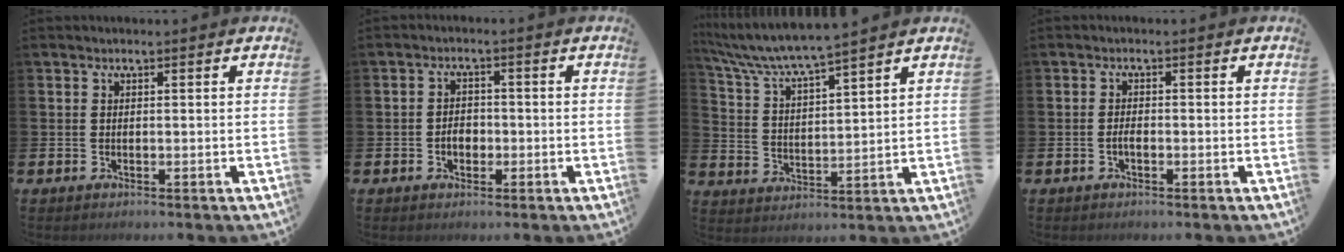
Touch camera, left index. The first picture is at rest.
{"total": 2.5, "force": [-0.8, 1.9, 1.5], "torque": [-0.021, 0.002, -0.019]}
{"total": 6.3, "force": [6.0, 0.0, 2.0], "torque": [-0.069, -0.036, 0.103]}
{"total": 1.2, "force": [-0.6, 0.5, 1.0], "torque": [-0.019, 0.001, -0.012]}